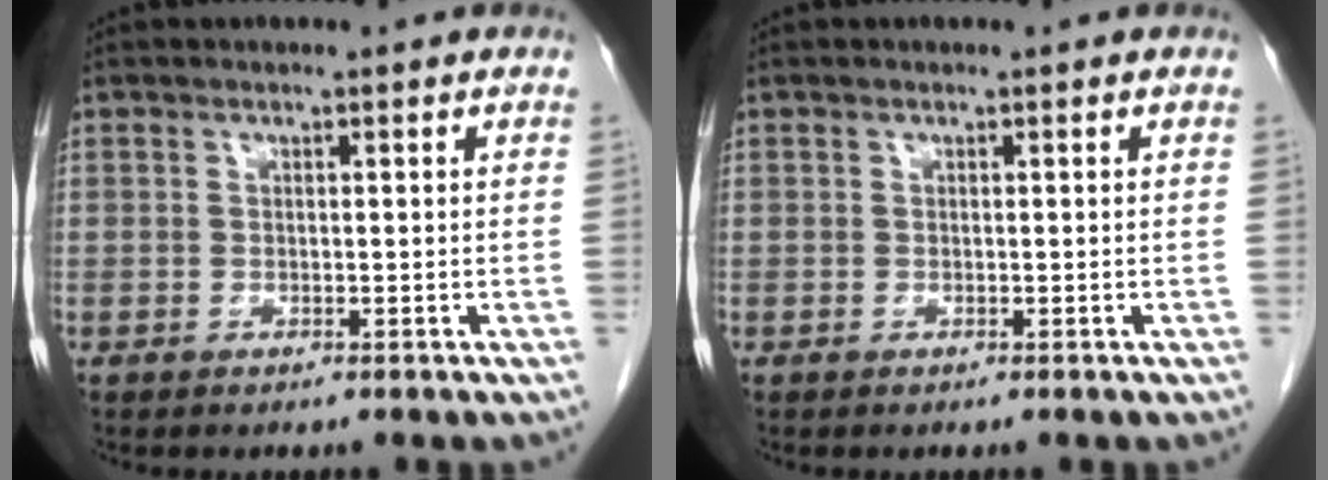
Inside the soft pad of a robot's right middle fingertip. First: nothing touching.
{"total": 0.0}